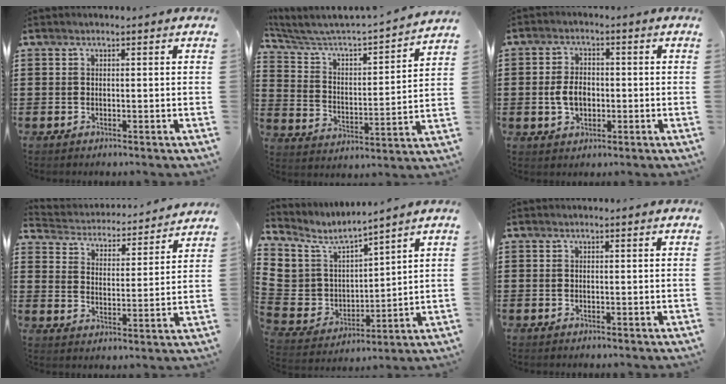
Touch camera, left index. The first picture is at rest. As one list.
[{"total": 3.7, "force": [3.4, 0.6, 1.2], "torque": [-0.049, -0.038, 0.045]}, {"total": 4.6, "force": [-0.5, 2.9, 3.5], "torque": [-0.072, -0.002, -0.016]}, {"total": 3.3, "force": [3.3, 0.4, -0.2], "torque": [-0.020, -0.028, 0.049]}, {"total": 6.3, "force": [4.7, 4.2, 0.5], "torque": [-0.051, -0.040, 0.087]}, {"total": 0.0}]